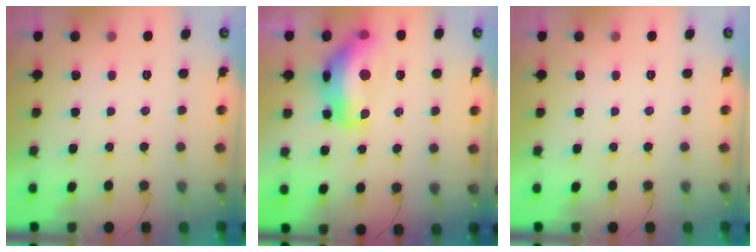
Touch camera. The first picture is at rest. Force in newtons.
{"total": 16.0, "press": 15.9, "slide": 1.2}
{"total": 0.0}